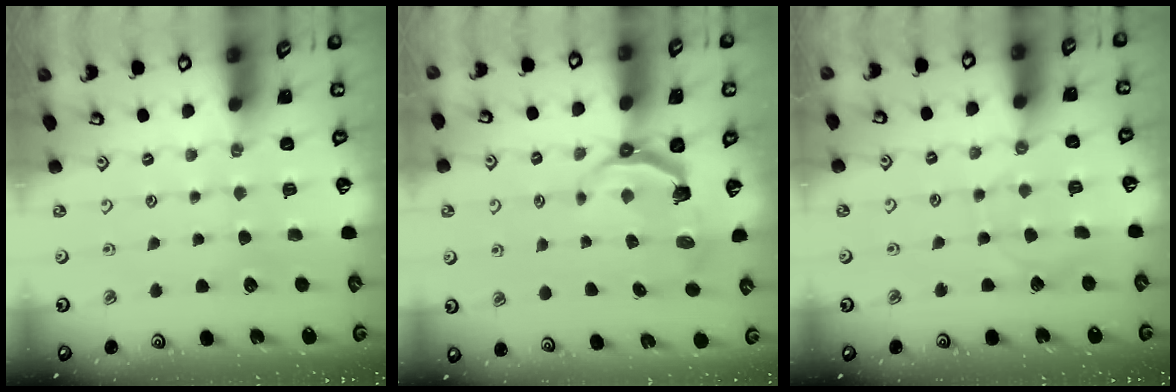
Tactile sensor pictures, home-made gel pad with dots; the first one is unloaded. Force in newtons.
{"total": 4.9, "press": 3.4, "slide": 3.6}
{"total": 3.8, "press": 3.8, "slide": 0.4}